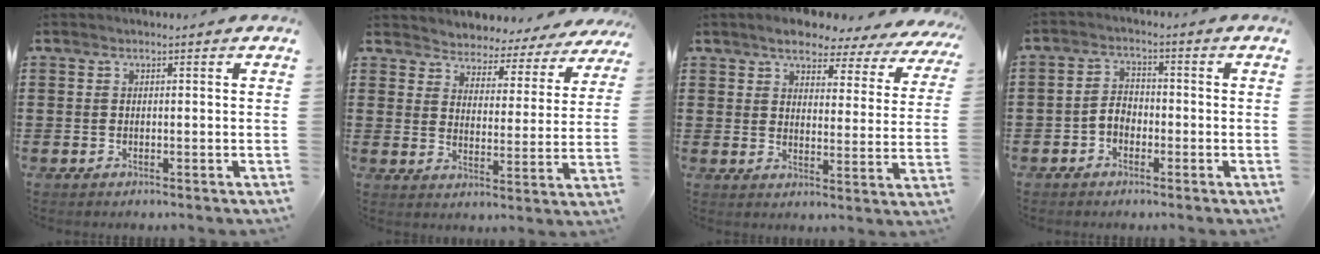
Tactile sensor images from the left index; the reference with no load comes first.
{"total": 3.5, "force": [3.4, 0.5, -0.7], "torque": [-0.012, -0.030, 0.052]}
{"total": 4.6, "force": [4.4, 1.2, 0.9], "torque": [-0.036, -0.027, 0.071]}
{"total": 3.0, "force": [-1.4, 2.0, 1.8], "torque": [-0.044, 0.005, -0.032]}